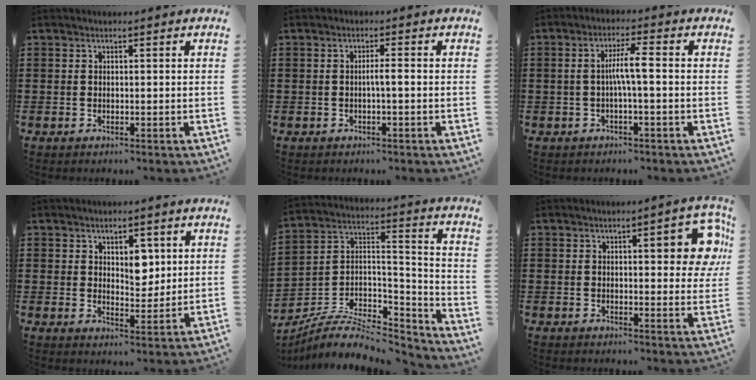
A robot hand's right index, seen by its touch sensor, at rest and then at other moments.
{"total": 1.7, "force": [-0.4, 0.0, 1.6], "torque": [-0.029, 0.000, -0.008]}
{"total": 4.5, "force": [-0.3, 0.4, 4.4], "torque": [-0.083, 0.004, -0.011]}
{"total": 4.7, "force": [2.0, 3.0, 3.0], "torque": [-0.044, 0.002, 0.029]}
{"total": 7.3, "force": [-5.9, 2.9, 3.3], "torque": [-0.068, 0.003, -0.117]}
{"total": 7.6, "force": [2.5, 2.3, 6.8], "torque": [-0.083, -0.006, 0.031]}